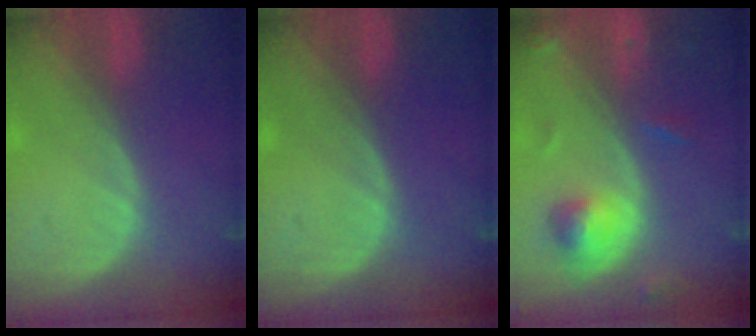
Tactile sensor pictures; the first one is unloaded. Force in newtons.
{"total": 0.0}
{"total": 5.0, "press": 4.8, "slide": 1.5}